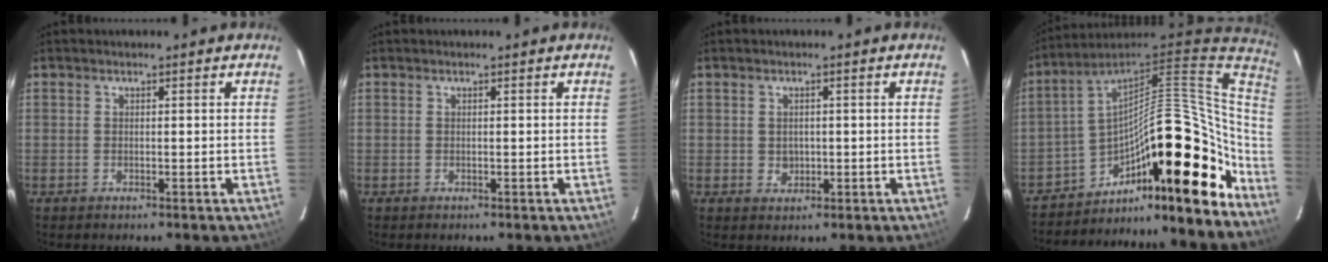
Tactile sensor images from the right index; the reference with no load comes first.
{"total": 0.0}
{"total": 2.3, "force": [0.0, 2.2, 0.9], "torque": [-0.015, 0.003, 0.005]}
{"total": 26.0, "force": [-14.7, 11.1, 18.4], "torque": [-0.272, 0.012, -0.229]}